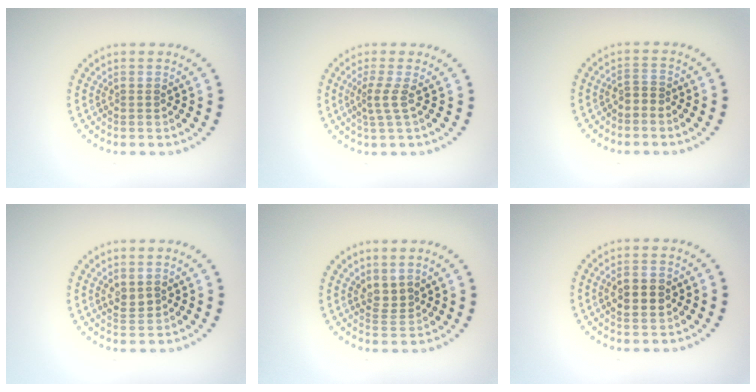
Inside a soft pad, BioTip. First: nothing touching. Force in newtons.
{"total": 2.0, "press": 1.3, "slide": 1.5}
{"total": 1.3, "press": 1.0, "slide": 0.9}
{"total": 1.5, "press": 1.4, "slide": 0.3}
{"total": 1.8, "press": 1.4, "slide": 1.2}
{"total": 3.0, "press": 3.0, "slide": 0.1}